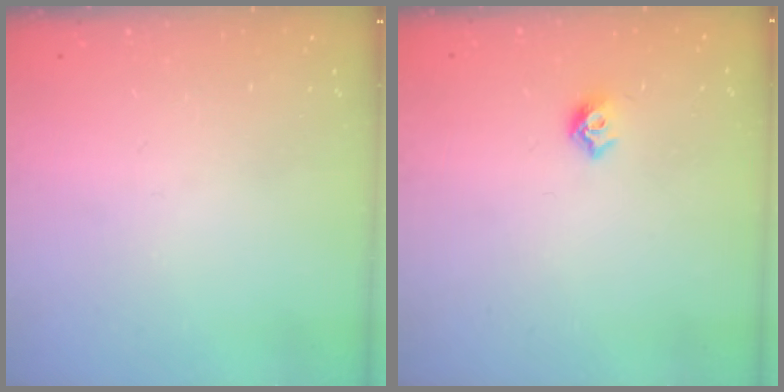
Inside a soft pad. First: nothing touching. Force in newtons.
{"total": 6.0, "press": 5.9, "slide": 0.9}